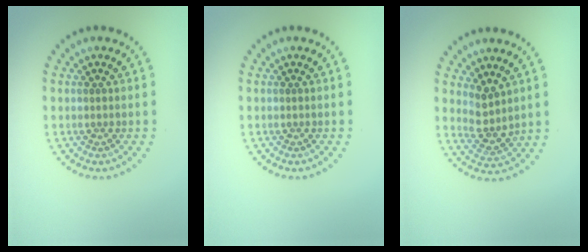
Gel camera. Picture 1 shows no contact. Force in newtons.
{"total": 0.0}
{"total": 2.5, "press": 2.0, "slide": 1.6}